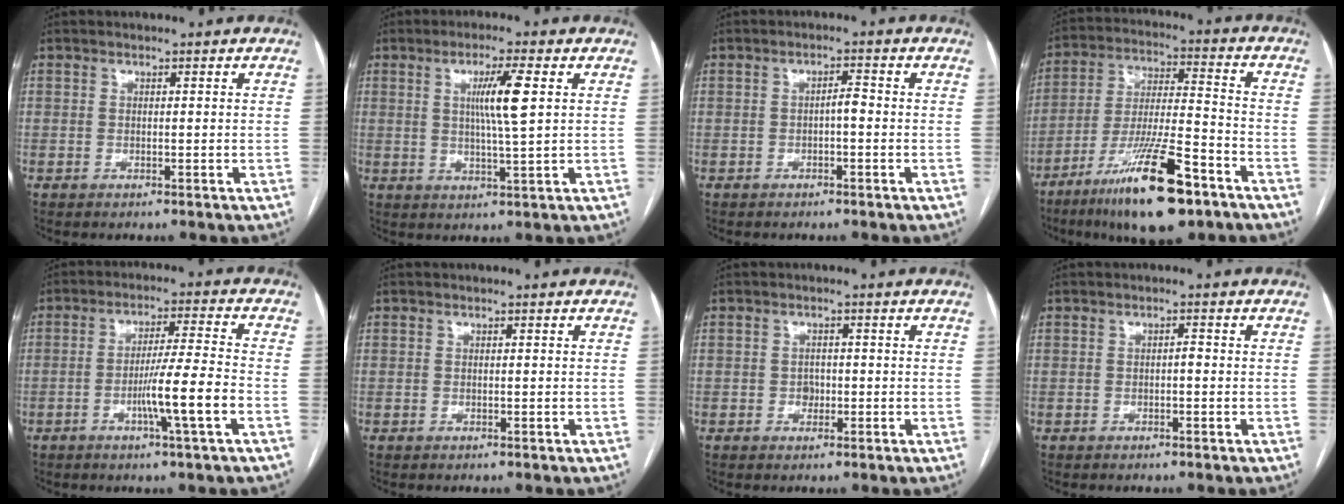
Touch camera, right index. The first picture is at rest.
{"total": 6.6, "force": [1.6, -0.4, 6.4], "torque": [-0.115, -0.003, 0.029]}
{"total": 1.9, "force": [-0.5, 0.5, 1.8], "torque": [-0.026, 0.005, -0.009]}
{"total": 17.2, "force": [-10.7, 2.5, 13.2], "torque": [-0.239, -0.027, -0.186]}
{"total": 8.7, "force": [-3.1, -1.0, 8.1], "torque": [-0.138, -0.003, -0.055]}
{"total": 0.0}
{"total": 1.5, "force": [-0.4, 1.3, 0.8], "torque": [-0.009, 0.005, -0.004]}
{"total": 0.8, "force": [-0.2, 0.3, 0.8], "torque": [-0.011, 0.003, -0.005]}